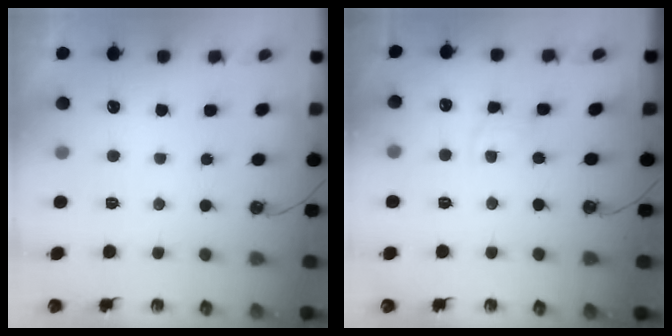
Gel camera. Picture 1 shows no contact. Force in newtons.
{"total": 2.9, "press": 2.9, "slide": 0.3}